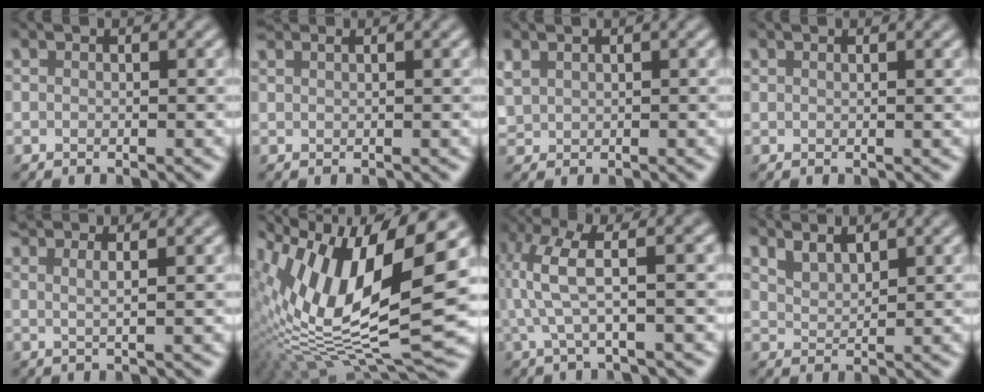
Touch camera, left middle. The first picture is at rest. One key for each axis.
{"total": 1.0, "fx": 0.9, "fy": 0.2, "fz": 0.4, "tx": -0.010, "ty": 0.001, "tz": 0.014}
{"total": 1.1, "fx": 0.8, "fy": 0.7, "fz": 0.2, "tx": -0.009, "ty": 0.002, "tz": 0.022}
{"total": 0.5, "fx": 0.5, "fy": 0.1, "fz": 0.2, "tx": -0.002, "ty": 0.000, "tz": 0.010}
{"total": 2.8, "fx": 1.9, "fy": 0.8, "fz": 1.9, "tx": -0.018, "ty": 0.009, "tz": 0.004}
{"total": 14.8, "fx": 2.6, "fy": 5.9, "fz": 13.3, "tx": -0.260, "ty": -0.001, "tz": 0.051}
{"total": 5.5, "fx": 1.2, "fy": 1.1, "fz": 5.3, "tx": -0.114, "ty": 0.013, "tz": 0.019}
{"total": 2.3, "fx": 2.0, "fy": 0.7, "fz": 1.0, "tx": -0.016, "ty": -0.002, "tz": 0.042}